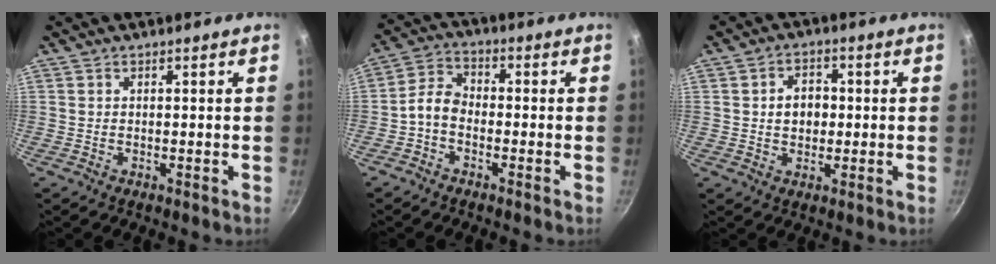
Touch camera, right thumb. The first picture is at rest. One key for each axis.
{"total": 5.1, "fx": -2.0, "fy": 3.2, "fz": 3.5, "tx": -0.070, "ty": 0.034, "tz": -0.052}
{"total": 5.5, "fx": 0.3, "fy": 4.3, "fz": 3.5, "tx": -0.030, "ty": 0.009, "tz": 0.001}